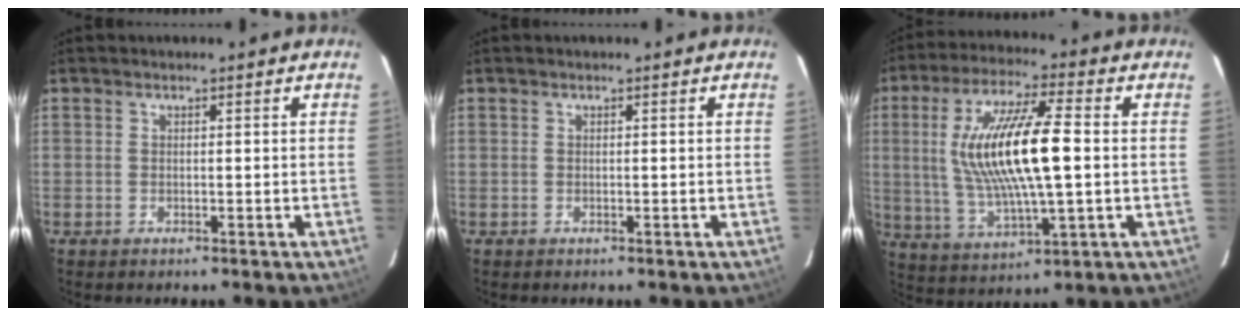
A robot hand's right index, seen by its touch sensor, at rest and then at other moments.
{"total": 0.0}
{"total": 17.3, "force": [1.3, 4.1, 16.8], "torque": [-0.320, 0.002, 0.032]}